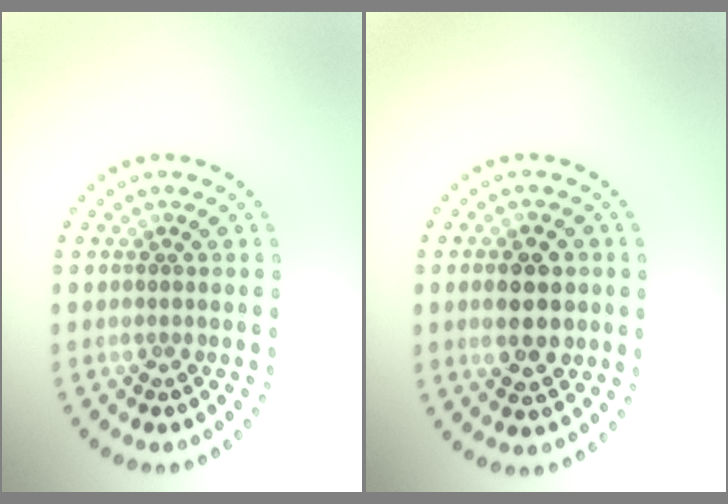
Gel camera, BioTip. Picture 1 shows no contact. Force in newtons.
{"total": 4.4, "press": 4.4, "slide": 0.1}